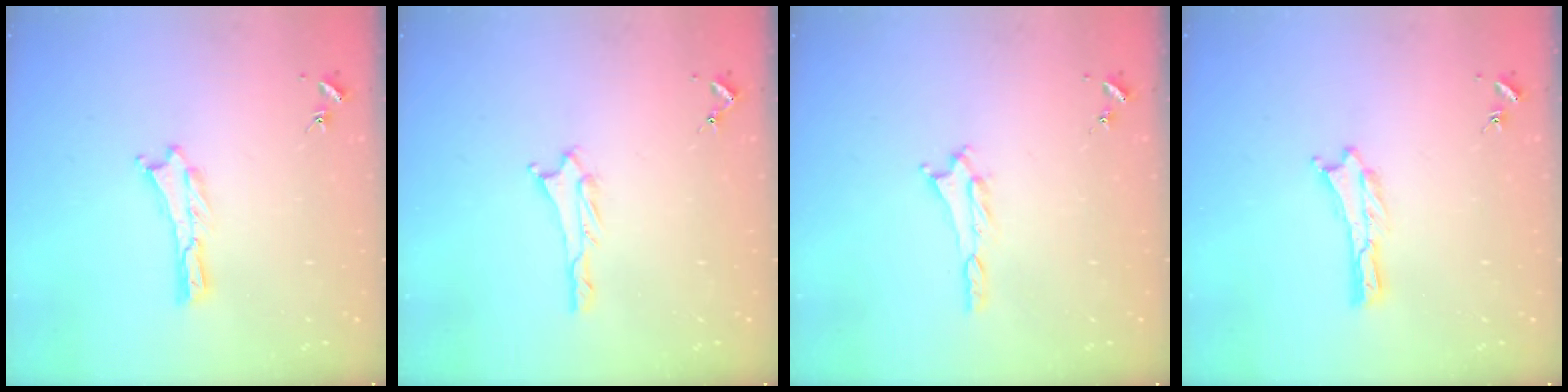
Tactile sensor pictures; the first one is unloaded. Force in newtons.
{"total": 0.8, "press": 0.8, "slide": 0.1}
{"total": 1.2, "press": 1.2, "slide": 0.2}
{"total": 0.0}